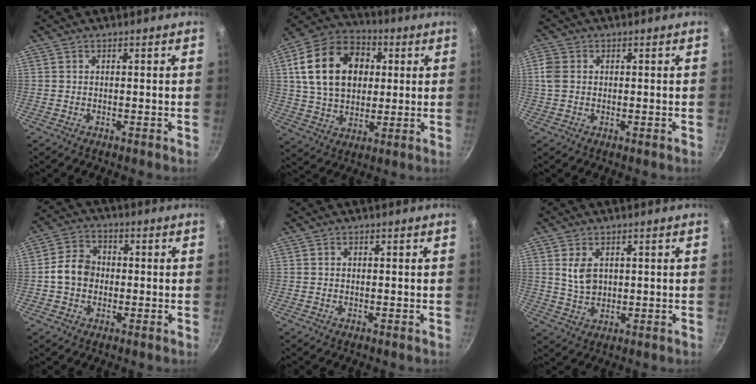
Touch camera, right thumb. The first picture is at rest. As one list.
[{"total": 19.9, "force": [4.1, 14.4, 13.2], "torque": [-0.208, 0.015, 0.064]}, {"total": 3.6, "force": [0.3, 2.9, 2.2], "torque": [-0.041, 0.006, 0.003]}, {"total": 7.1, "force": [-0.6, 5.9, 3.9], "torque": [-0.043, 0.021, -0.023]}, {"total": 0.0}, {"total": 5.1, "force": [1.5, 3.4, 3.5], "torque": [-0.057, -0.013, 0.034]}]